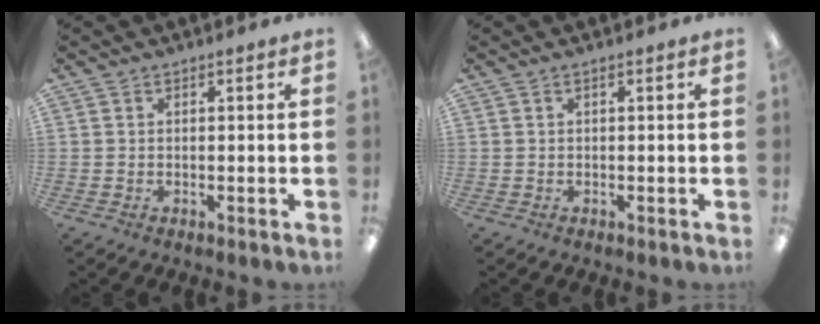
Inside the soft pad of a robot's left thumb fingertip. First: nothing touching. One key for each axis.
{"total": 0.0}